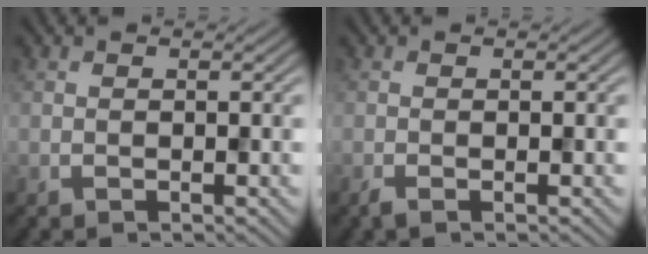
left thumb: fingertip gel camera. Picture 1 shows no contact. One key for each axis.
{"total": 1.2, "fx": -0.7, "fy": 0.2, "fz": 0.9, "tx": -0.016, "ty": 0.003, "tz": -0.018}